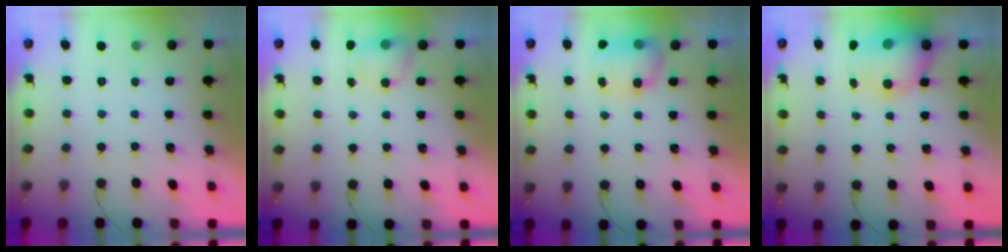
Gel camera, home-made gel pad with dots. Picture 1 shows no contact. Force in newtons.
{"total": 7.4, "press": 5.7, "slide": 4.7}
{"total": 9.7, "press": 8.6, "slide": 4.3}
{"total": 11.5, "press": 11.1, "slide": 2.8}